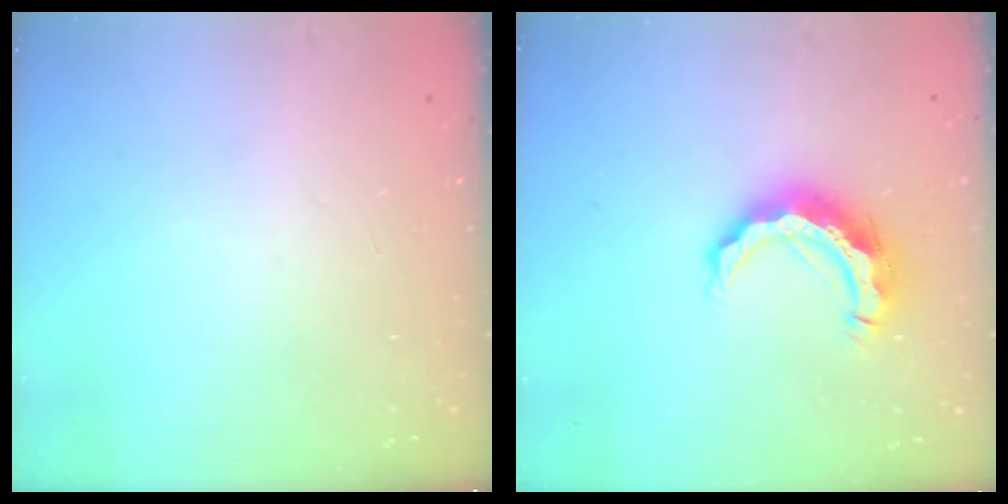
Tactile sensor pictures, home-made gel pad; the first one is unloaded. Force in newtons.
{"total": 12.1, "press": 12.1, "slide": 0.9}